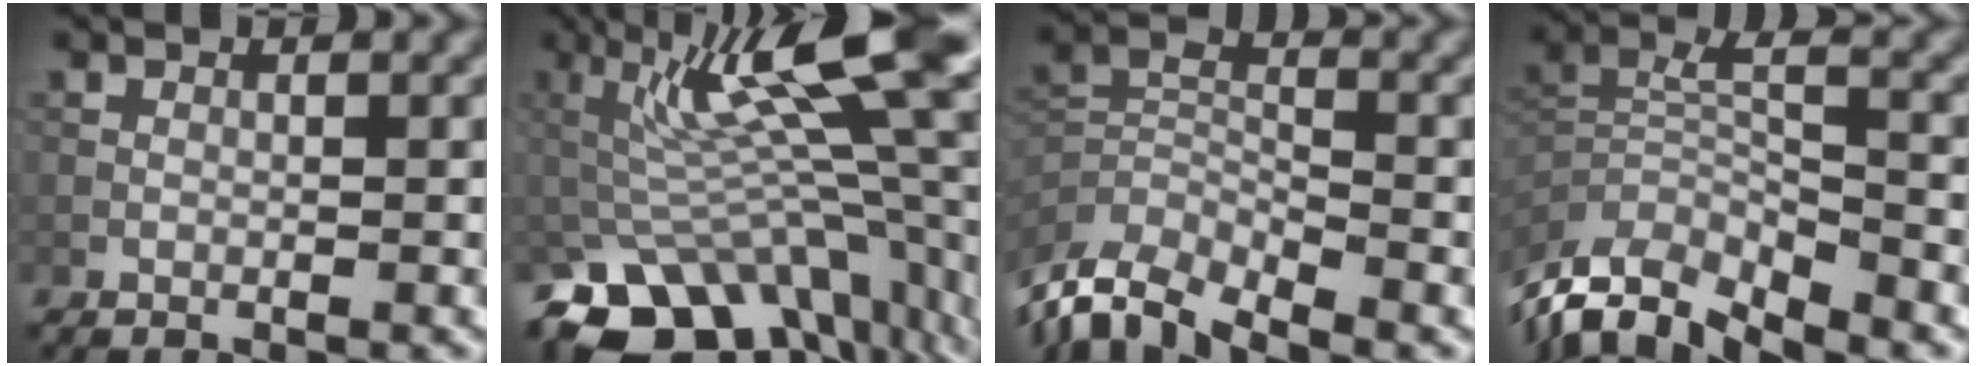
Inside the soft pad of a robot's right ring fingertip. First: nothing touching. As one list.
[{"total": 13.3, "force": [-3.5, 5.4, 11.6], "torque": [-0.171, 0.000, -0.038]}, {"total": 8.3, "force": [-6.5, 3.0, 4.3], "torque": [-0.092, -0.006, -0.125]}, {"total": 10.3, "force": [-7.3, 3.1, 6.4], "torque": [-0.137, 0.000, -0.120]}]